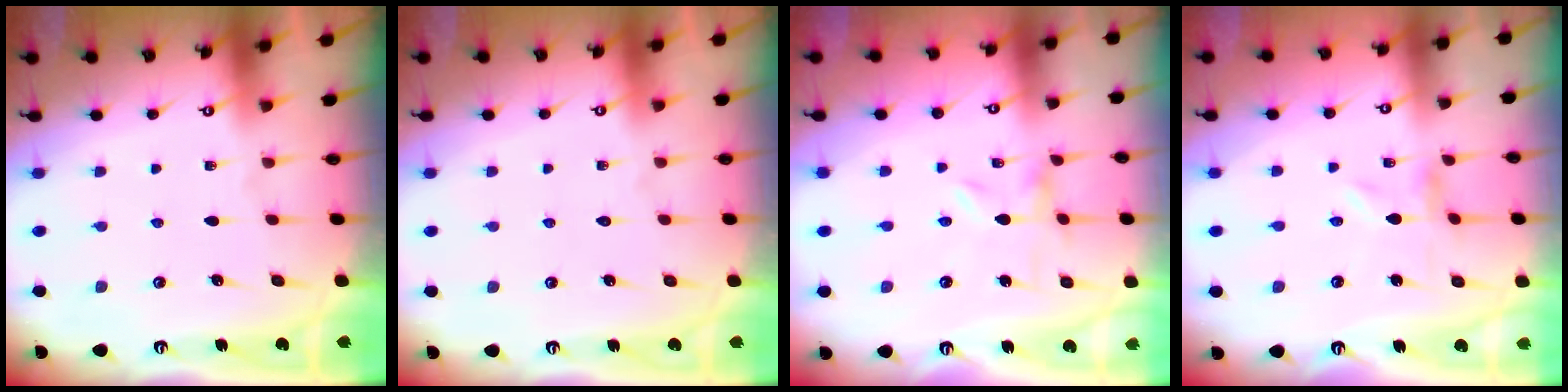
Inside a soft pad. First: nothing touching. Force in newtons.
{"total": 1.6, "press": 1.6, "slide": 0.1}
{"total": 0.0}
{"total": 0.0}